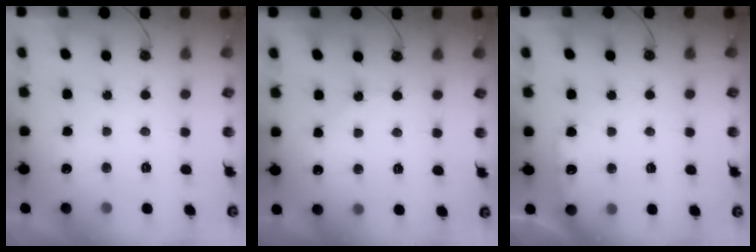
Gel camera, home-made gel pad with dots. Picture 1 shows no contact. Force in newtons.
{"total": 4.0, "press": 3.9, "slide": 0.6}
{"total": 7.1, "press": 7.1, "slide": 0.8}